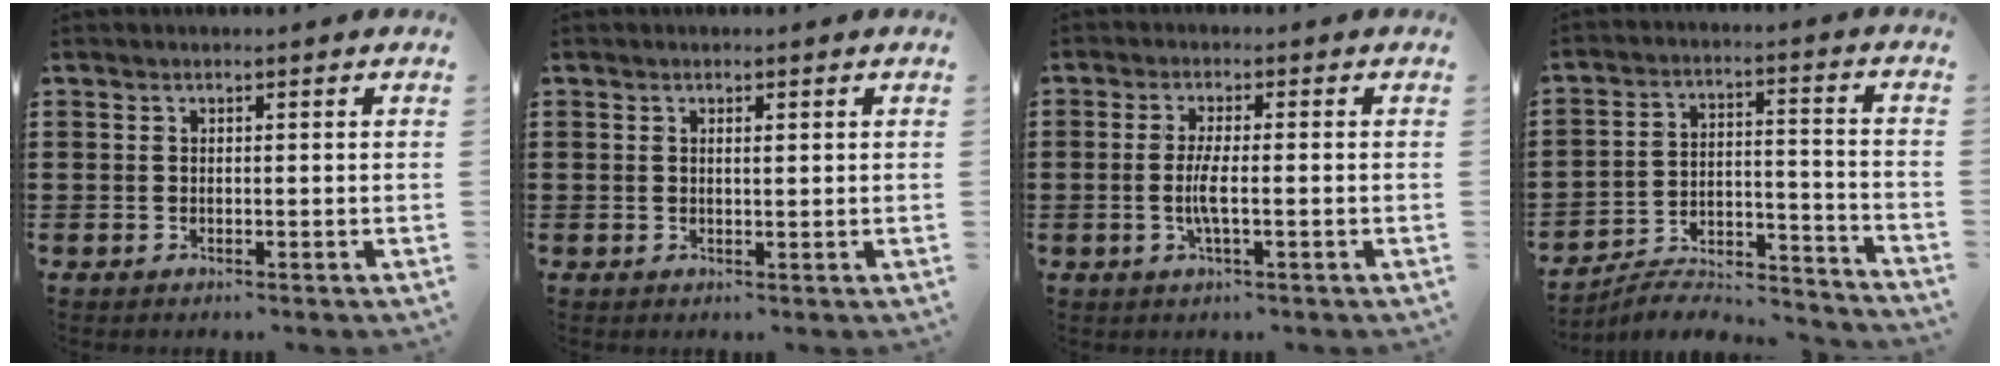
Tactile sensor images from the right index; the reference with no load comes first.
{"total": 1.0, "force": [0.3, 0.3, 0.9], "torque": [-0.017, 0.003, 0.005]}
{"total": 3.9, "force": [-0.8, 0.2, 3.8], "torque": [-0.083, -0.012, -0.020]}
{"total": 5.5, "force": [-5.2, 1.0, 1.5], "torque": [-0.024, 0.001, -0.104]}